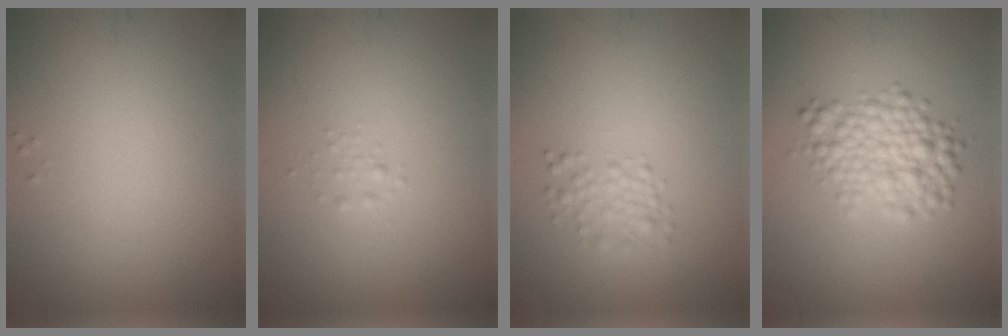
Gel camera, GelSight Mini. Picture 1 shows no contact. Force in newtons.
{"total": 0.6, "press": 0.6, "slide": 0.0}
{"total": 1.9, "press": 1.9, "slide": 0.0}
{"total": 4.1, "press": 4.1, "slide": 0.1}